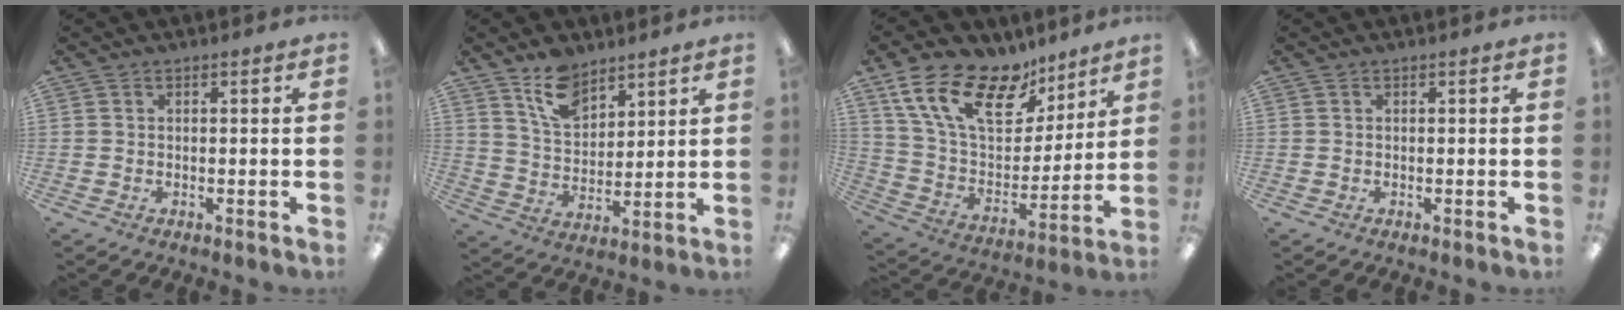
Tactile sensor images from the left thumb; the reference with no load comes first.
{"total": 10.7, "force": [7.6, 5.8, 4.7], "torque": [-0.084, -0.035, 0.142]}
{"total": 20.5, "force": [13.2, 10.5, 11.8], "torque": [-0.225, -0.065, 0.239]}
{"total": 0.0}